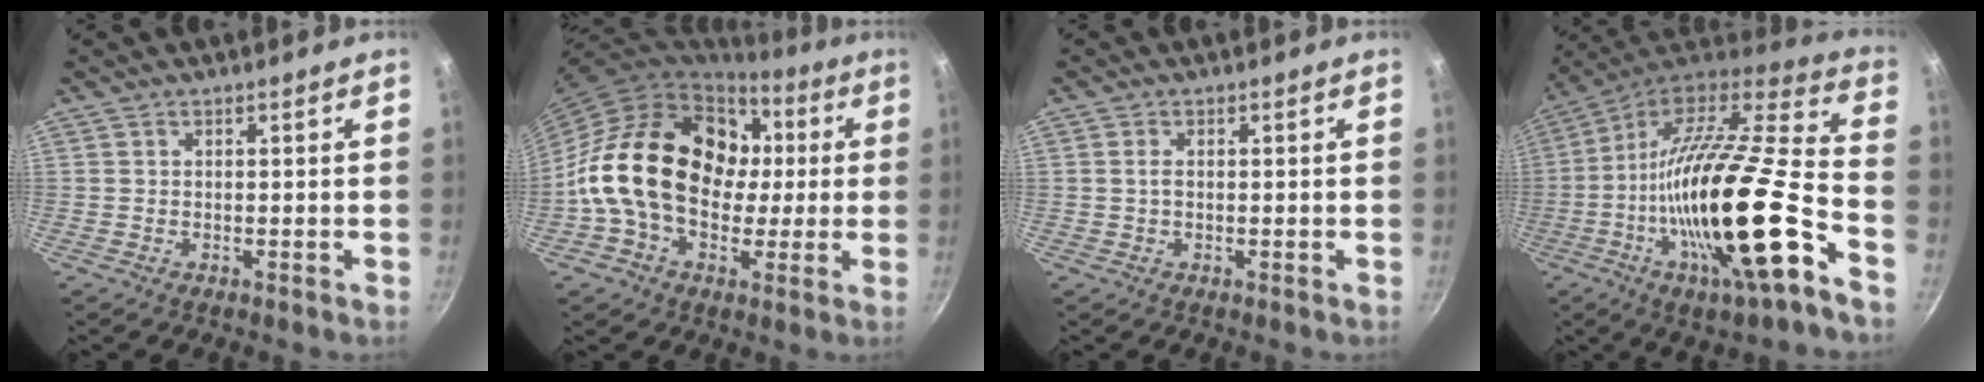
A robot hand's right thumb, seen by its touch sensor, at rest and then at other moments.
{"total": 23.5, "force": [1.0, 17.2, 16.0], "torque": [-0.249, 0.043, 0.012]}
{"total": 1.3, "force": [0.1, 0.9, 1.0], "torque": [-0.020, 0.003, 0.000]}
{"total": 29.7, "force": [-10.3, 7.0, 27.0], "torque": [-0.431, 0.018, -0.189]}